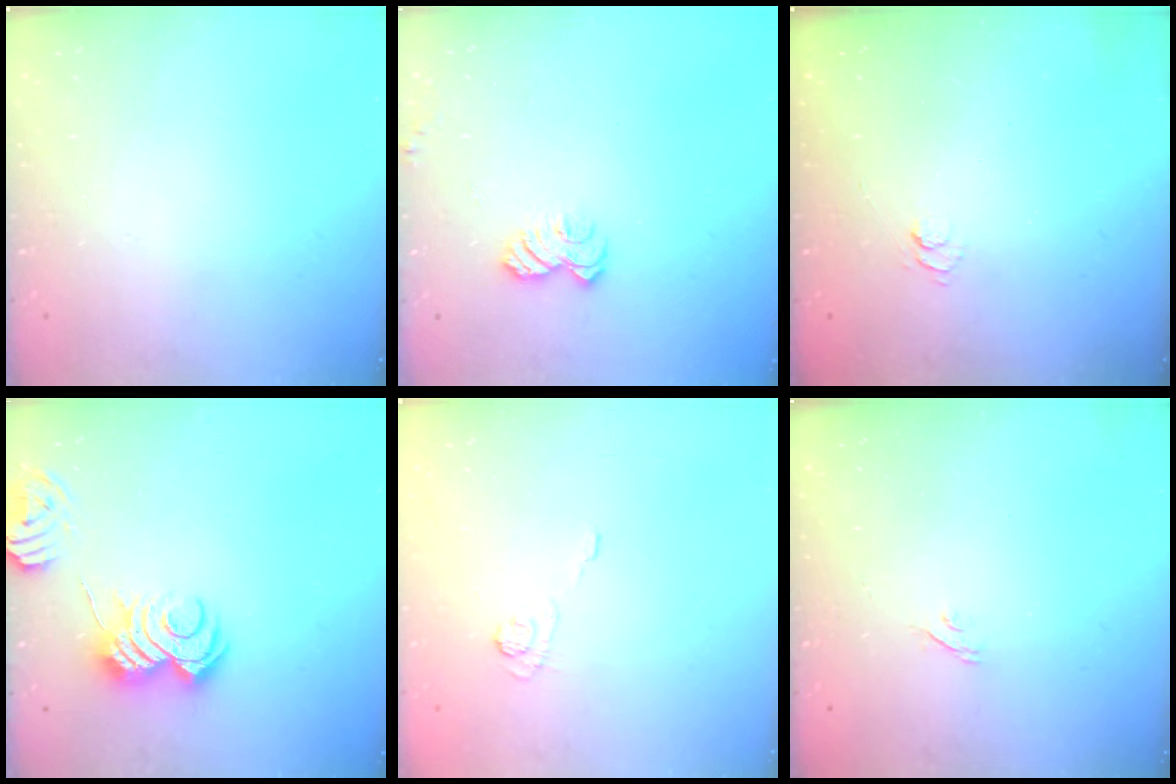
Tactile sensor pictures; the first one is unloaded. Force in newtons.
{"total": 5.5, "press": 5.4, "slide": 0.5}
{"total": 2.7, "press": 2.2, "slide": 1.5}
{"total": 9.0, "press": 9.0, "slide": 1.0}
{"total": 3.6, "press": 3.3, "slide": 1.5}
{"total": 2.2, "press": 1.9, "slide": 1.1}